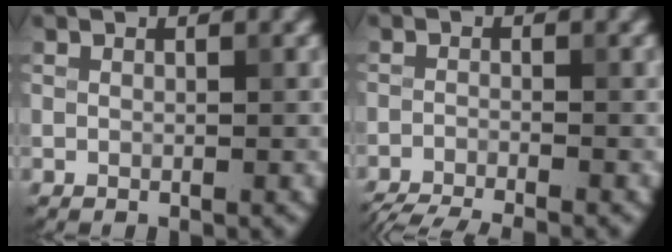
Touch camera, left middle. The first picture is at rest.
{"total": 6.9, "force": [-6.4, 1.3, 2.4], "torque": [-0.030, -0.024, -0.096]}